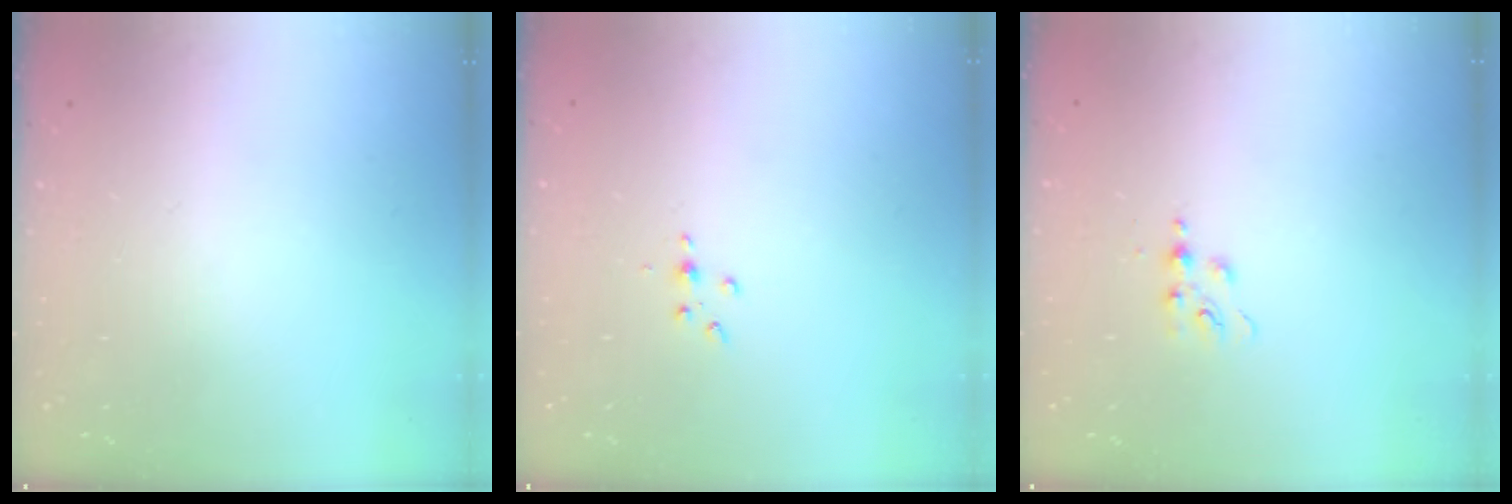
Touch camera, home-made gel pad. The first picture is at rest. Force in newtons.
{"total": 3.0, "press": 2.9, "slide": 0.4}
{"total": 4.8, "press": 4.8, "slide": 0.6}